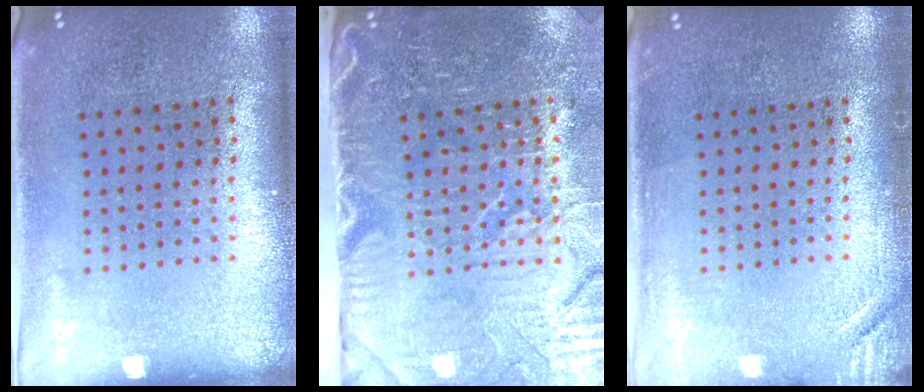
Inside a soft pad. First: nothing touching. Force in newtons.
{"total": 5.1, "press": 4.3, "slide": 2.7}
{"total": 1.5, "press": 1.5, "slide": 0.3}